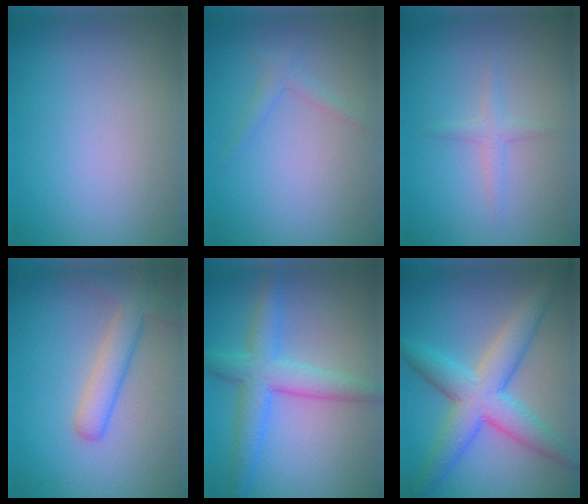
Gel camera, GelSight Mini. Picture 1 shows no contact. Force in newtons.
{"total": 1.1, "press": 1.1, "slide": 0.0}
{"total": 1.3, "press": 1.3, "slide": 0.1}
{"total": 3.3, "press": 3.3, "slide": 0.2}
{"total": 4.7, "press": 4.7, "slide": 0.3}
{"total": 6.4, "press": 6.4, "slide": 0.1}